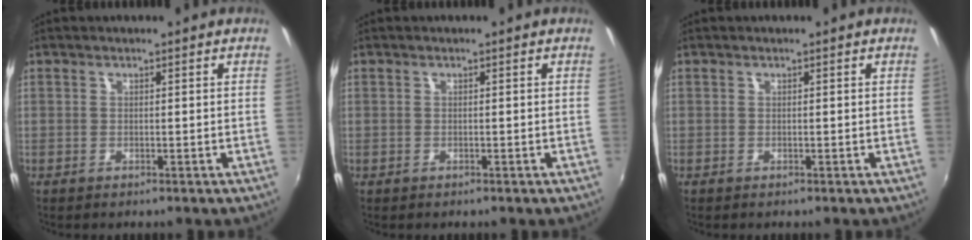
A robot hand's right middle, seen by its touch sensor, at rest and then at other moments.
{"total": 0.0}
{"total": 0.0}